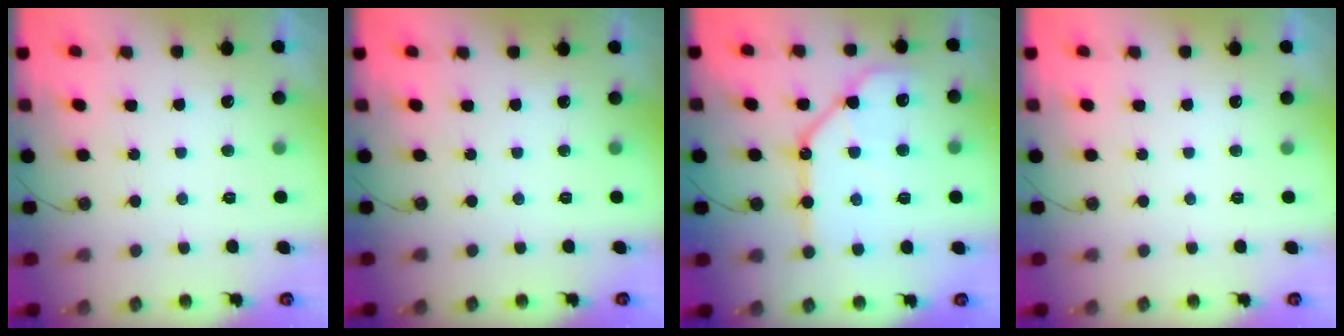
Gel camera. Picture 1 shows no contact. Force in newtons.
{"total": 0.0}
{"total": 16.5, "press": 16.4, "slide": 1.8}
{"total": 0.0}